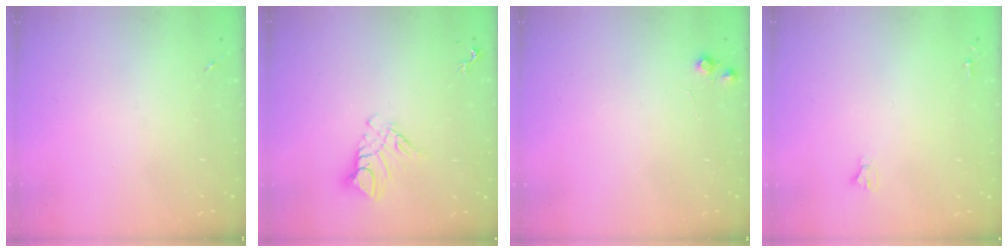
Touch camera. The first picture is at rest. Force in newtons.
{"total": 9.8, "press": 9.7, "slide": 0.8}
{"total": 5.7, "press": 5.6, "slide": 0.9}
{"total": 2.4, "press": 2.4, "slide": 0.2}